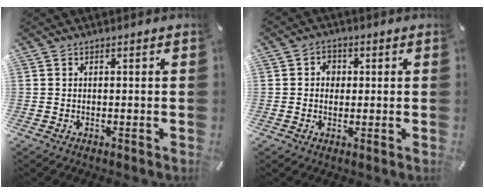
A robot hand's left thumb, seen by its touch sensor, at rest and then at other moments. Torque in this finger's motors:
{"motor_torque": [-0.08, 0.00, 0.08, 0.18, 0.00]}